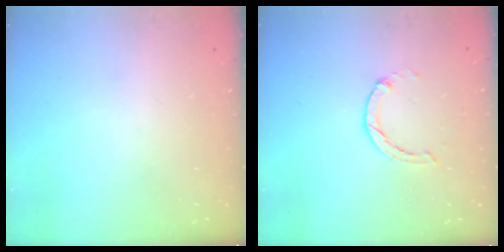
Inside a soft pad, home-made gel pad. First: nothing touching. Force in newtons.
{"total": 1.0, "press": 0.9, "slide": 0.3}